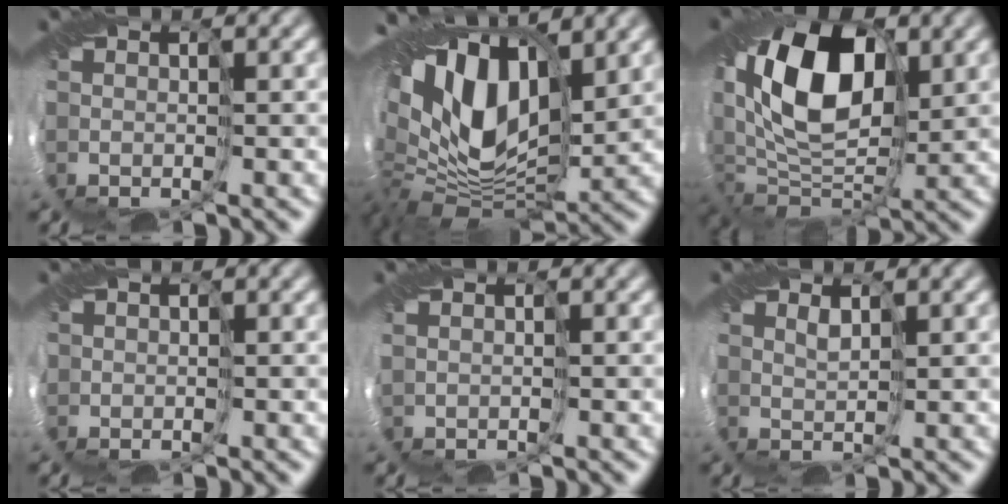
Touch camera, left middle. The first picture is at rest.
{"total": 15.9, "force": [3.4, 10.1, 11.8], "torque": [-0.234, -0.003, 0.073]}
{"total": 13.5, "force": [2.1, 8.2, 10.6], "torque": [-0.203, 0.009, 0.026]}
{"total": 0.7, "force": [0.1, 0.7, -0.2], "torque": [0.004, -0.001, 0.004]}
{"total": 0.0}
{"total": 0.7, "force": [0.5, 0.3, 0.3], "torque": [-0.008, 0.000, 0.010]}